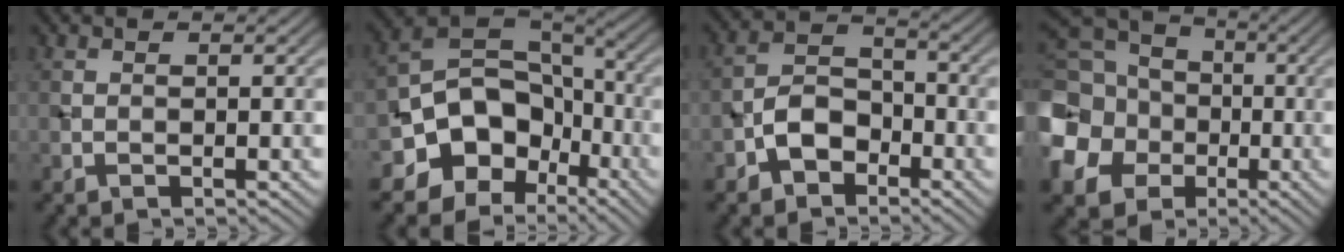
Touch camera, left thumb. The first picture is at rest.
{"total": 14.0, "force": [-5.7, 11.0, 6.6], "torque": [-0.134, -0.015, -0.107]}
{"total": 5.4, "force": [-3.0, 3.5, 2.8], "torque": [-0.049, 0.009, -0.068]}
{"total": 16.3, "force": [-3.2, 14.2, 7.3], "torque": [-0.242, -0.024, -0.082]}